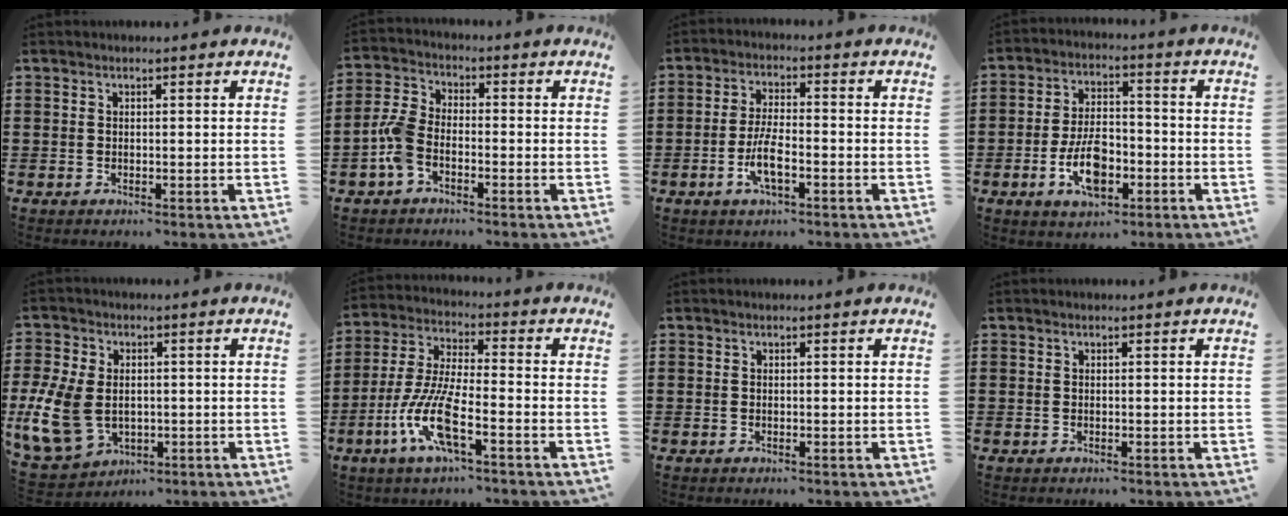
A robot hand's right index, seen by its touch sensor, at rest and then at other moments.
{"total": 5.5, "force": [-2.5, 3.1, 3.8], "torque": [-0.110, -0.001, -0.058]}
{"total": 5.6, "force": [-2.3, 1.6, 4.9], "torque": [-0.106, -0.005, -0.048]}
{"total": 8.2, "force": [-3.1, 4.2, 6.4], "torque": [-0.129, 0.000, -0.061]}
{"total": 10.4, "force": [-1.4, 7.3, 7.3], "torque": [-0.199, -0.003, -0.027]}
{"total": 10.0, "force": [-4.7, 2.2, 8.5], "torque": [-0.205, -0.015, -0.095]}
{"total": 0.0}
{"total": 0.0}